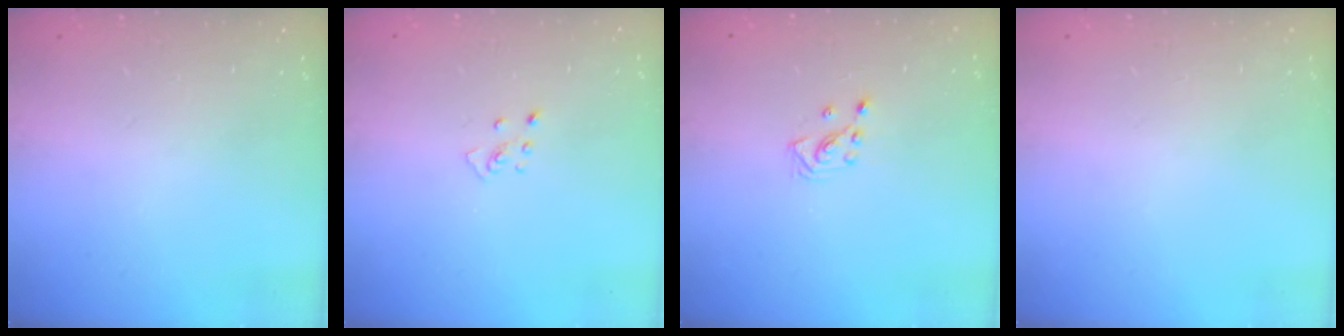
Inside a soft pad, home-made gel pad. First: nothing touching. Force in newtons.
{"total": 3.6, "press": 3.6, "slide": 0.4}
{"total": 2.6, "press": 2.6, "slide": 0.3}
{"total": 0.0}